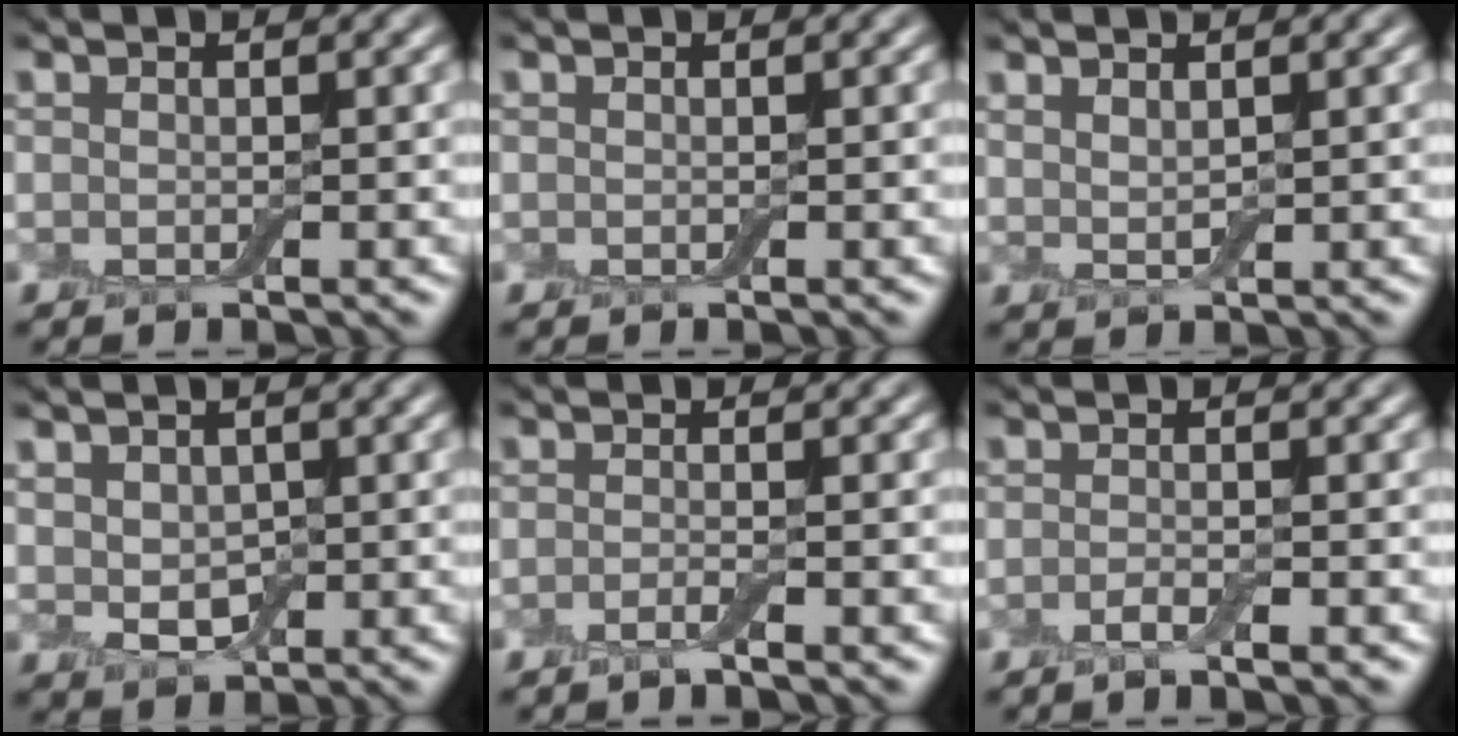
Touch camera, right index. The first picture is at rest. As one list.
[{"total": 0.0}, {"total": 1.6, "force": [1.1, 0.4, 1.0], "torque": [-0.022, -0.002, 0.024]}, {"total": 2.7, "force": [0.5, 1.9, 1.9], "torque": [-0.036, -0.005, 0.014]}, {"total": 1.3, "force": [-0.7, 0.2, 1.1], "torque": [-0.016, -0.003, -0.017]}, {"total": 1.7, "force": [-0.9, 0.3, 1.4], "torque": [-0.021, 0.000, -0.018]}]